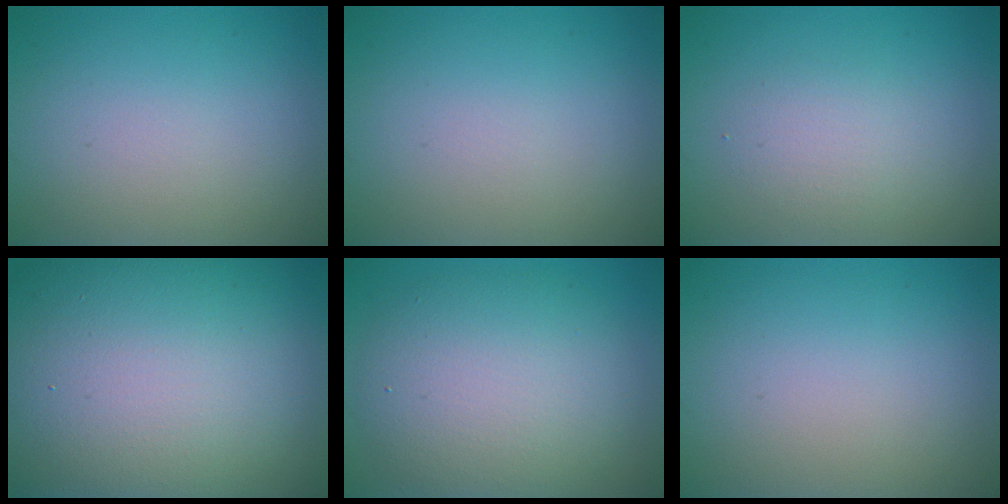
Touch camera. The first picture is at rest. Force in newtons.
{"total": 0.0}
{"total": 2.0, "press": 2.0, "slide": 0.2}
{"total": 22.3, "press": 22.3, "slide": 1.1}
{"total": 7.8, "press": 7.8, "slide": 0.1}
{"total": 0.0}